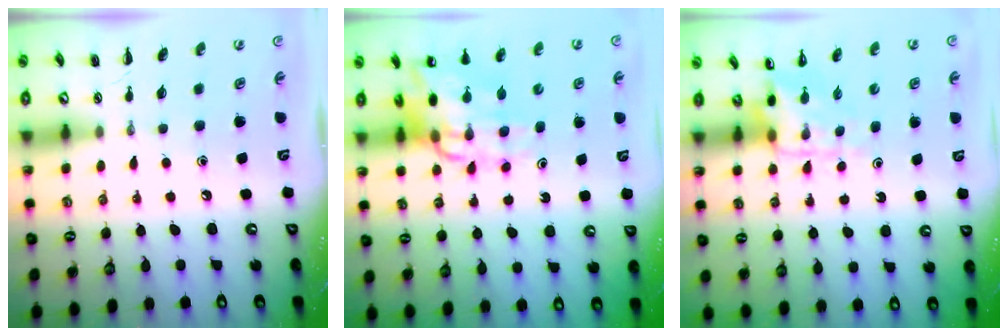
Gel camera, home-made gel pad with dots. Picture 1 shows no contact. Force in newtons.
{"total": 14.1, "press": 13.5, "slide": 3.9}
{"total": 4.6, "press": 4.6, "slide": 0.5}